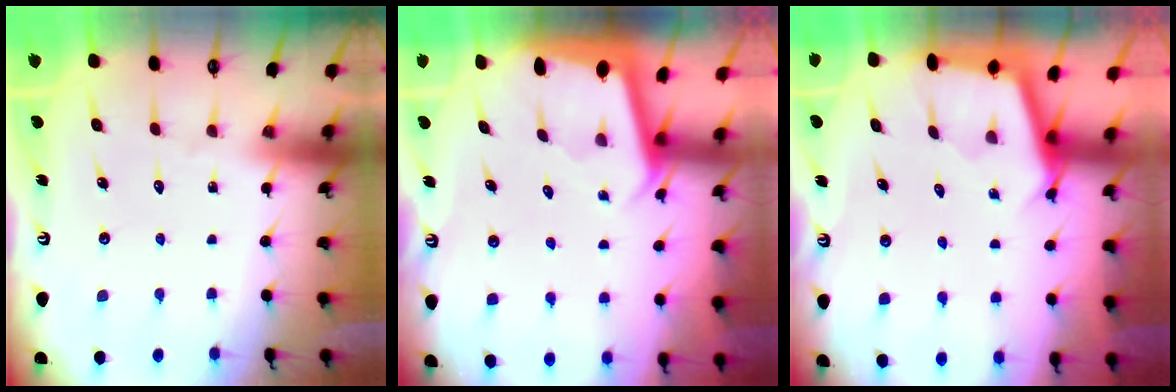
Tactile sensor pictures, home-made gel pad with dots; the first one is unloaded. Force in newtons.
{"total": 1.8, "press": 1.8, "slide": 0.1}
{"total": 2.5, "press": 2.5, "slide": 0.2}